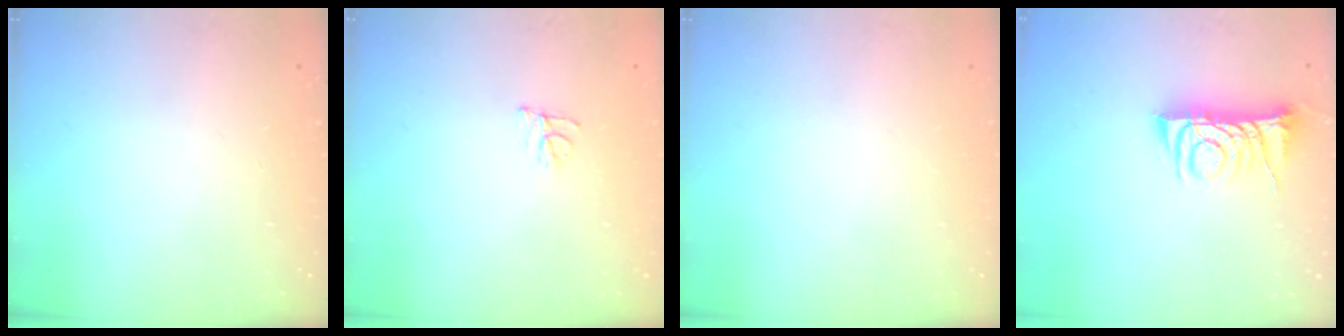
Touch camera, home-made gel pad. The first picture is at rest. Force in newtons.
{"total": 5.6, "press": 5.5, "slide": 0.6}
{"total": 0.0}
{"total": 8.3, "press": 8.3, "slide": 0.4}